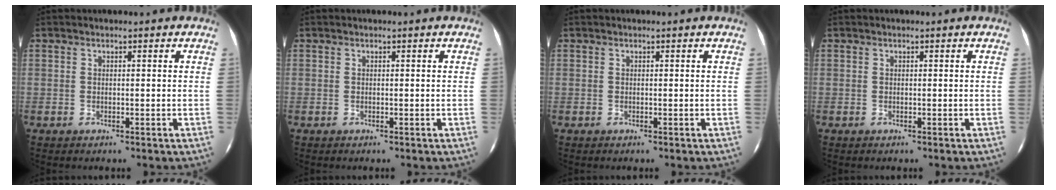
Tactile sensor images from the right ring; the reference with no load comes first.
{"total": 0.0}
{"total": 0.0}
{"total": 0.0}